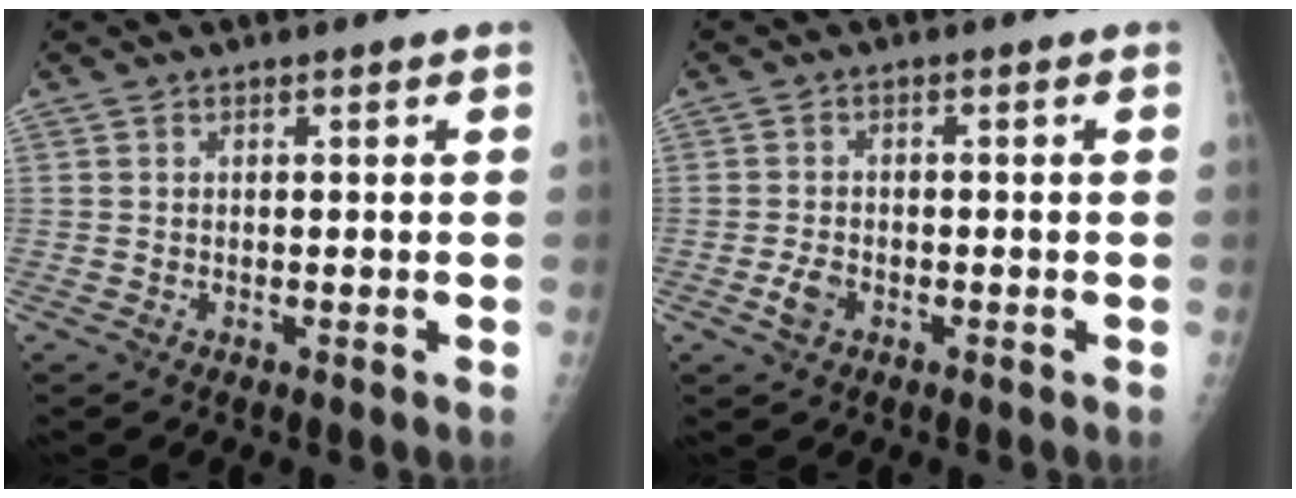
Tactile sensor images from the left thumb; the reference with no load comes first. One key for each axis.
{"total": 2.9, "fx": -1.5, "fy": 1.8, "fz": 1.6, "tx": -0.032, "ty": 0.007, "tz": -0.025}